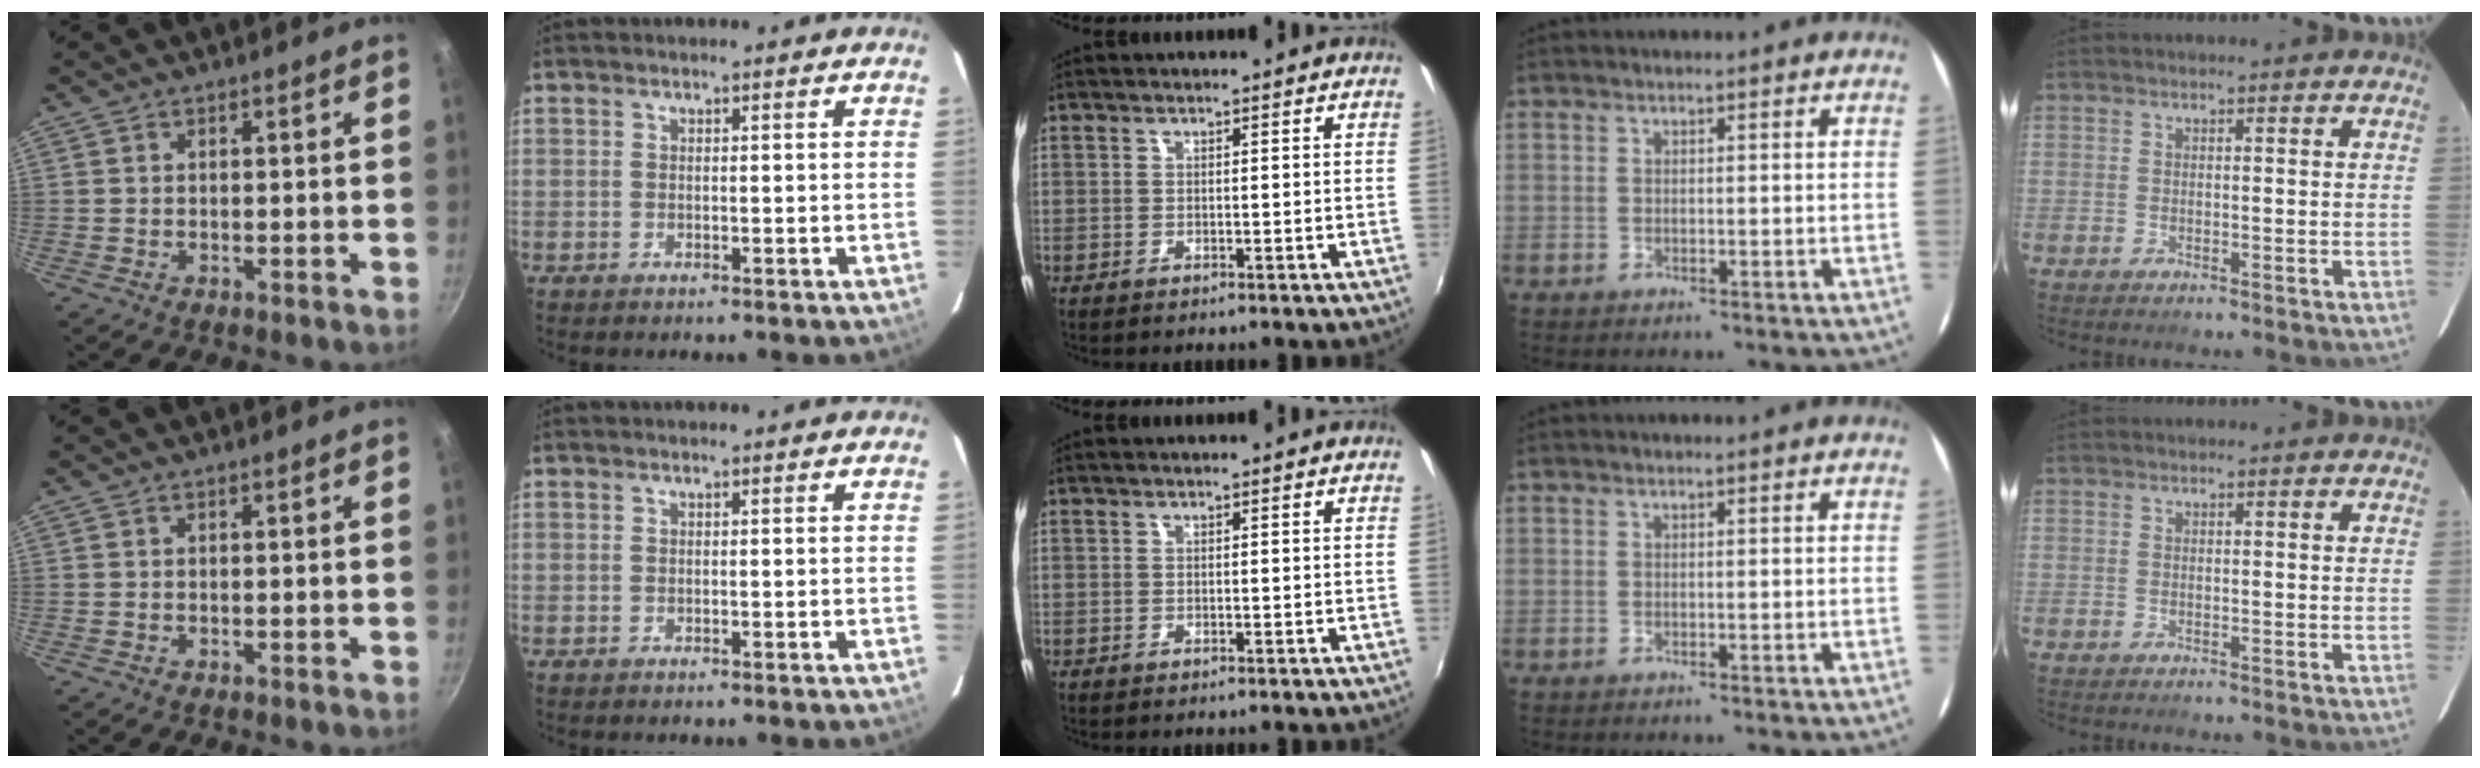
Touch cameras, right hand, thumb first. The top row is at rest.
{}